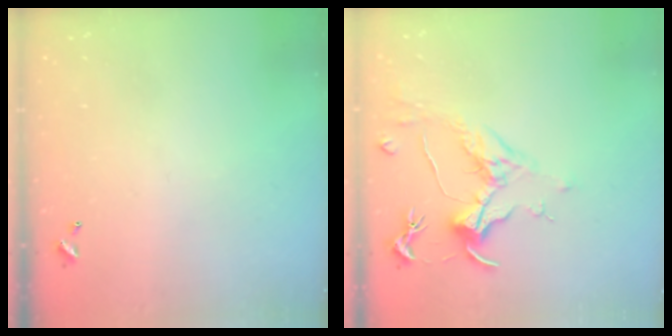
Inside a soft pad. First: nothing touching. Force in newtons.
{"total": 1.8, "press": 1.6, "slide": 0.8}